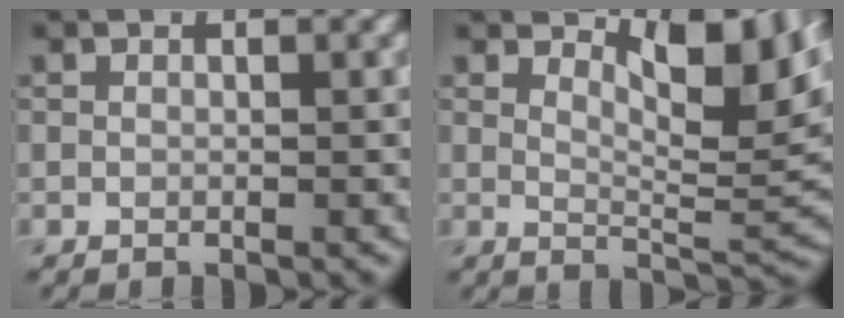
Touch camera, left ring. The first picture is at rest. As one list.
[{"total": 6.4, "force": [3.4, 2.1, 5.0], "torque": [-0.074, -0.004, 0.055]}]